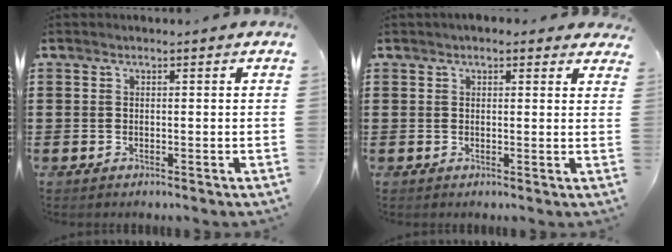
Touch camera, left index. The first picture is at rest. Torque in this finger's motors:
{"motor_torque": [0.13, -1.46, 0.61, 0.09]}